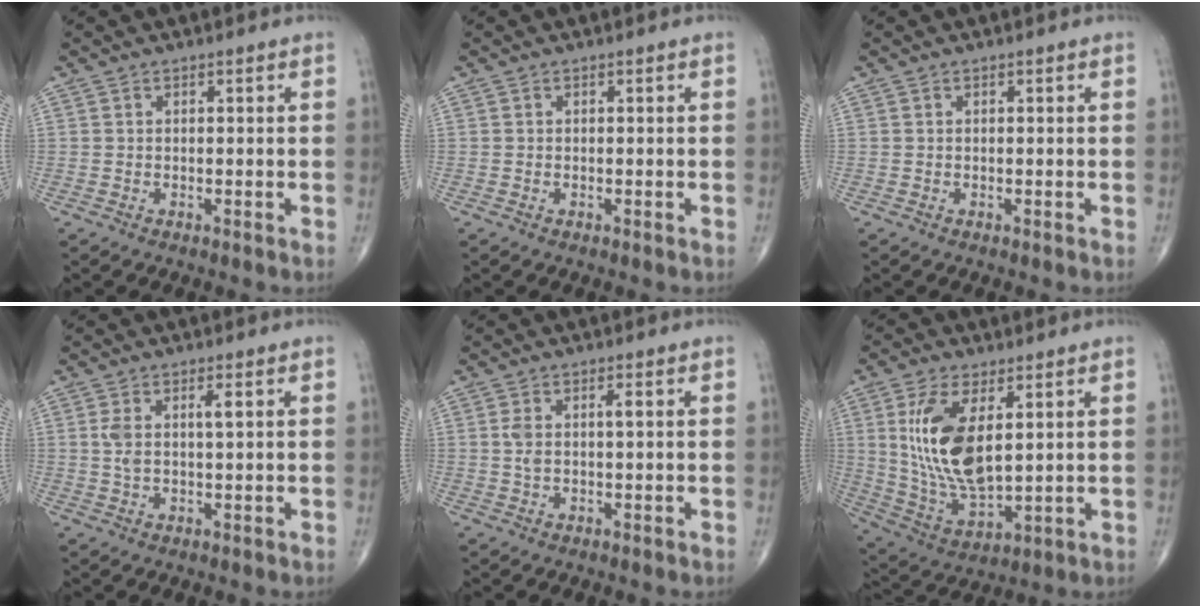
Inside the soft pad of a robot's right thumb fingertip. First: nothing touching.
{"total": 0.0}
{"total": 0.0}
{"total": 4.3, "force": [1.1, 1.5, 3.9], "torque": [-0.082, 0.004, 0.024]}
{"total": 3.4, "force": [0.6, 1.3, 3.1], "torque": [-0.072, 0.007, 0.013]}
{"total": 15.7, "force": [3.8, 7.3, 13.4], "torque": [-0.261, -0.023, 0.087]}